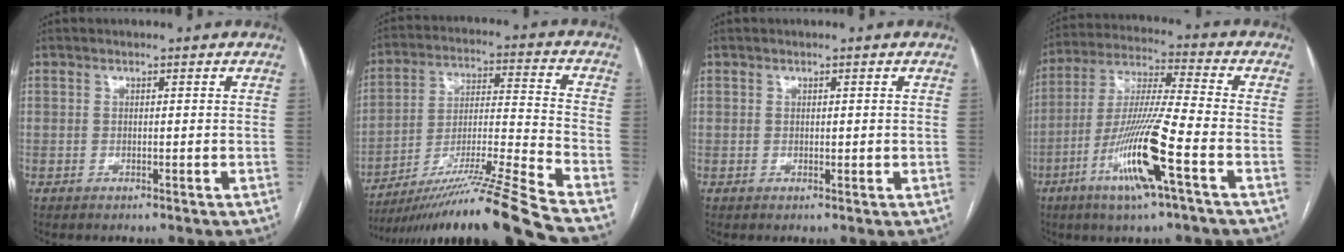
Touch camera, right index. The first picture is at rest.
{"total": 20.4, "force": [-16.9, -3.1, 11.0], "torque": [-0.173, -0.015, -0.293]}
{"total": 0.9, "force": [0.2, 0.7, 0.6], "torque": [-0.003, 0.000, 0.005]}
{"total": 14.6, "force": [-6.2, 0.0, 13.2], "torque": [-0.266, -0.013, -0.116]}